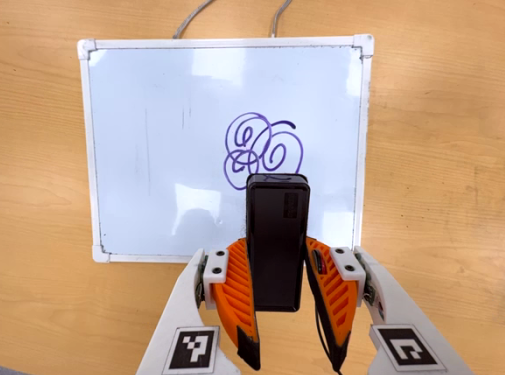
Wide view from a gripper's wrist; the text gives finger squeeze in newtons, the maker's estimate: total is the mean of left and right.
{"total": 4.4, "left": 2.7, "right": 6.1}